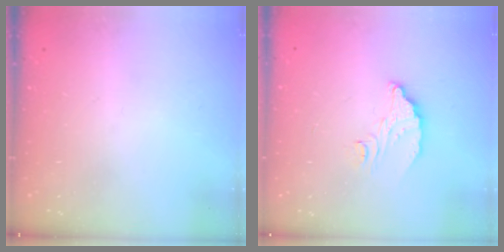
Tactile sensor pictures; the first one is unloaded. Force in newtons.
{"total": 6.4, "press": 6.4, "slide": 0.1}